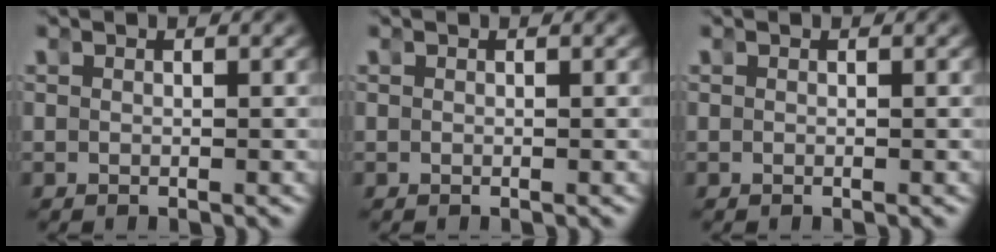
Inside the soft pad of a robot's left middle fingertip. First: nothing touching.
{"total": 0.0}
{"total": 0.0}